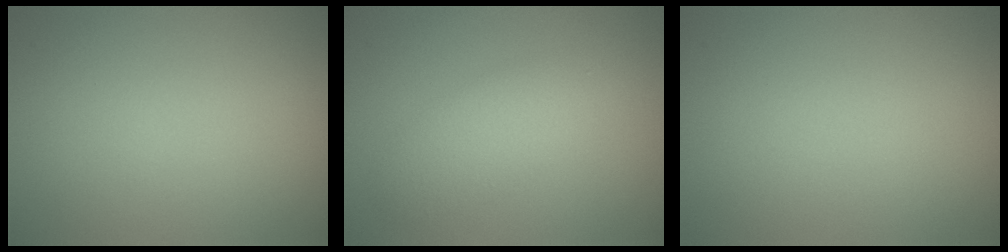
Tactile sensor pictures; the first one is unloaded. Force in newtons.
{"total": 2.9, "press": 2.9, "slide": 0.0}
{"total": 0.0}